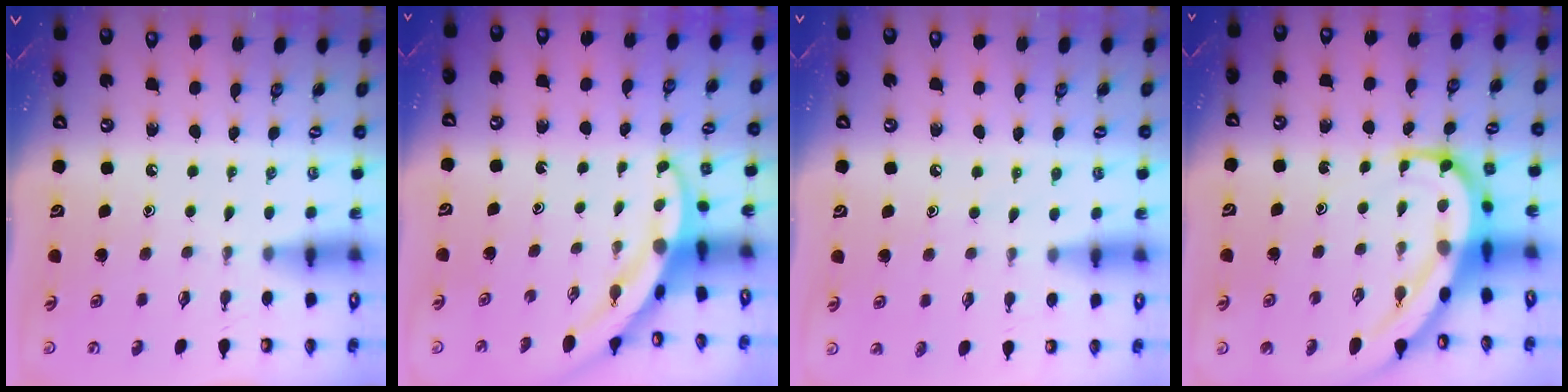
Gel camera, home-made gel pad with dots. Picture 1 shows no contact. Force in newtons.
{"total": 3.2, "press": 3.2, "slide": 0.3}
{"total": 6.6, "press": 6.6, "slide": 0.6}
{"total": 10.9, "press": 10.8, "slide": 1.1}